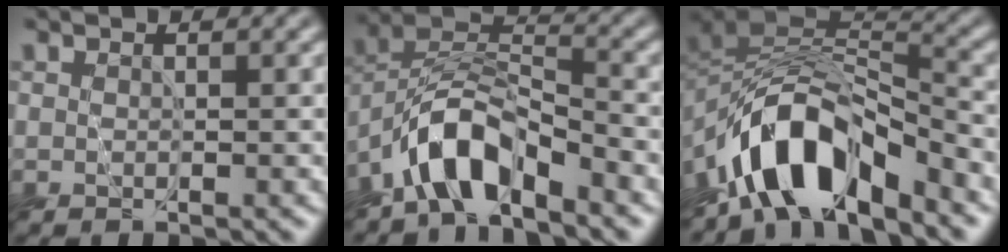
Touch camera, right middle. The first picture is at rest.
{"total": 6.8, "force": [-5.1, 2.4, 3.8], "torque": [-0.062, 0.007, -0.103]}
{"total": 9.3, "force": [-6.5, 3.6, 5.6], "torque": [-0.081, 0.010, -0.125]}